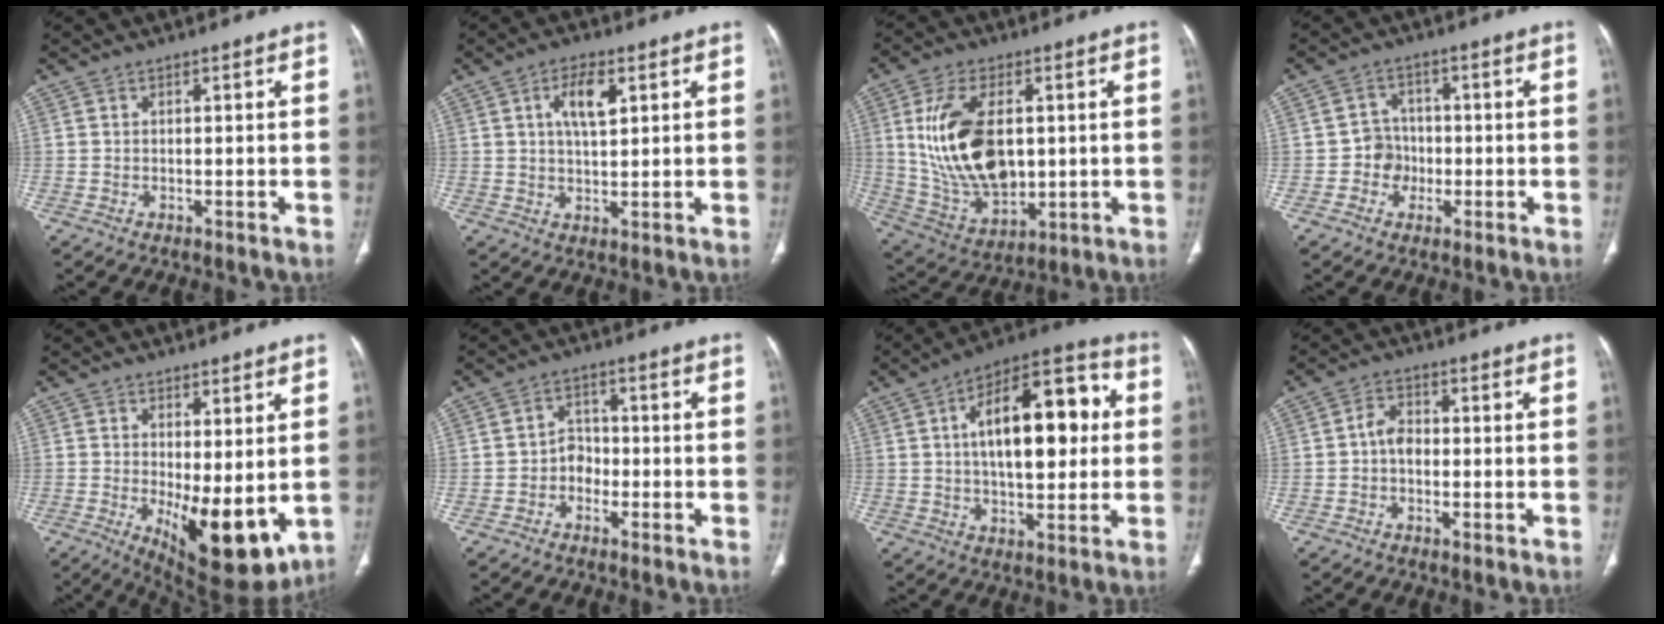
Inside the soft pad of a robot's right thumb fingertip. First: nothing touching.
{"total": 6.5, "force": [2.4, 2.8, 5.3], "torque": [-0.088, -0.006, 0.042]}
{"total": 18.4, "force": [2.3, 10.6, 14.9], "torque": [-0.271, -0.013, 0.060]}
{"total": 4.5, "force": [-1.2, 4.2, 1.2], "torque": [0.010, 0.014, -0.027]}
{"total": 12.1, "force": [-1.3, 4.9, 11.0], "torque": [-0.153, -0.031, -0.002]}
{"total": 3.4, "force": [-1.5, 2.8, 1.4], "torque": [-0.002, 0.018, -0.033]}
{"total": 20.3, "force": [3.3, 9.6, 17.6], "torque": [-0.240, 0.027, 0.043]}
{"total": 4.1, "force": [-0.4, 2.7, 3.1], "torque": [-0.047, 0.009, -0.016]}